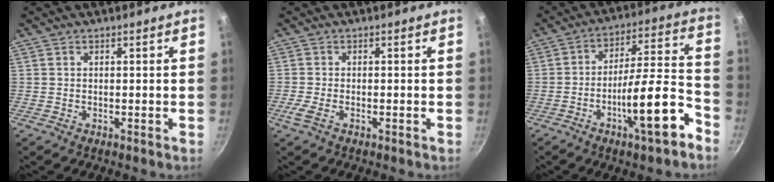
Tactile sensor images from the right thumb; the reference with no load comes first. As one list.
[{"total": 2.6, "force": [-1.1, 1.0, 2.1], "torque": [-0.057, 0.000, -0.028]}, {"total": 15.4, "force": [-7.6, 3.4, 12.9], "torque": [-0.169, 0.059, -0.117]}]